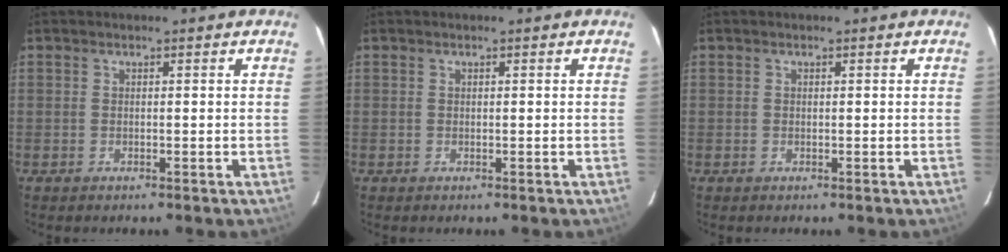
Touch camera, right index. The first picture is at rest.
{"total": 0.0}
{"total": 0.0}